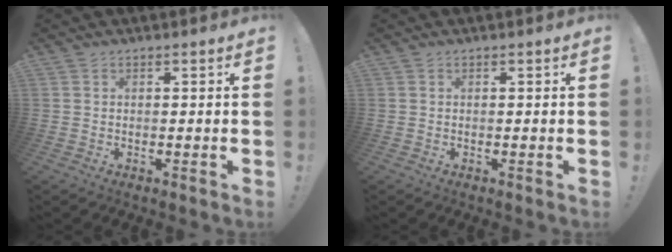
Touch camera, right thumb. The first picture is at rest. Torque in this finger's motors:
{"motor_torque": [-0.01, 0.01, 0.01, -0.01, 0.00]}